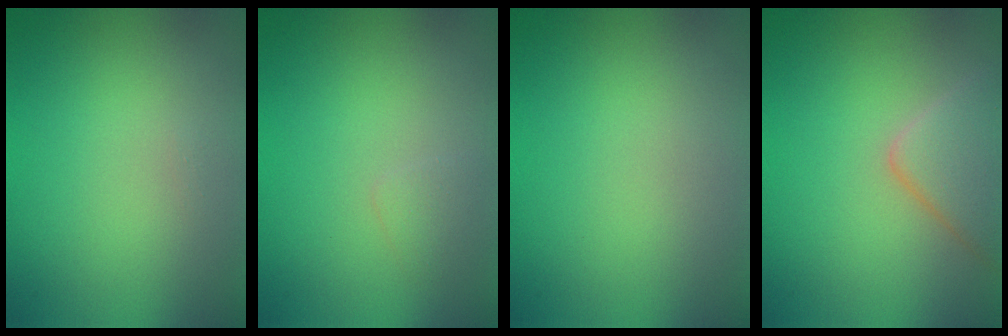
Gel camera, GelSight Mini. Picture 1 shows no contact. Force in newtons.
{"total": 0.8, "press": 0.8, "slide": 0.1}
{"total": 0.0}
{"total": 4.2, "press": 4.2, "slide": 0.3}